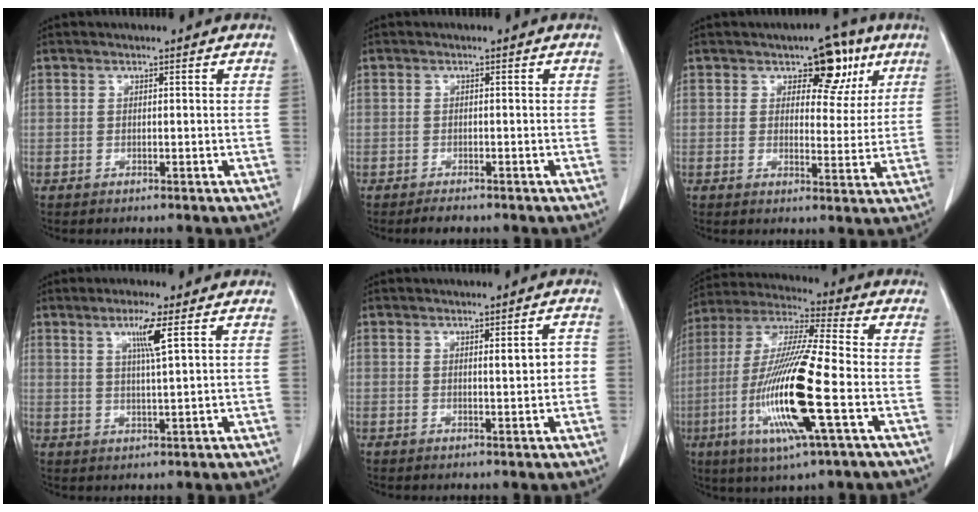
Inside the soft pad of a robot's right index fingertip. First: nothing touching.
{"total": 1.5, "force": [-1.3, 0.7, 0.5], "torque": [-0.013, -0.002, -0.018]}
{"total": 7.6, "force": [4.0, 4.3, 4.9], "torque": [-0.046, 0.010, 0.052]}
{"total": 4.6, "force": [2.1, -0.6, 4.0], "torque": [-0.076, -0.005, 0.037]}
{"total": 2.7, "force": [0.2, 0.7, 2.6], "torque": [-0.032, 0.003, 0.004]}
{"total": 18.0, "force": [-4.9, 0.8, 17.3], "torque": [-0.361, -0.019, -0.095]}